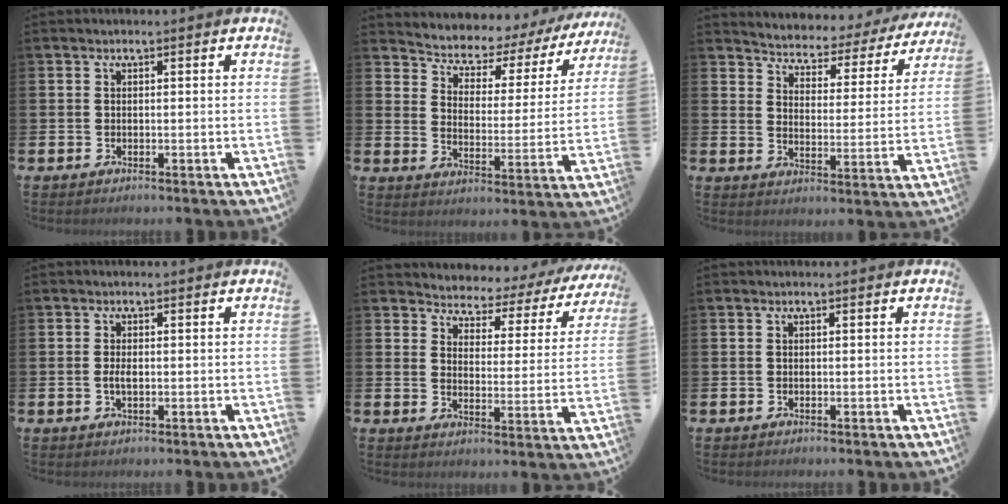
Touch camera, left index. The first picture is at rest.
{"total": 5.1, "force": [4.7, 1.8, 0.5], "torque": [-0.045, -0.042, 0.075]}
{"total": 3.7, "force": [3.5, 1.2, 0.1], "torque": [-0.031, -0.035, 0.052]}
{"total": 1.5, "force": [-0.2, 0.7, 1.3], "torque": [-0.025, 0.003, -0.004]}
{"total": 3.1, "force": [2.8, 1.3, -0.1], "torque": [-0.024, -0.032, 0.038]}
{"total": 0.0}